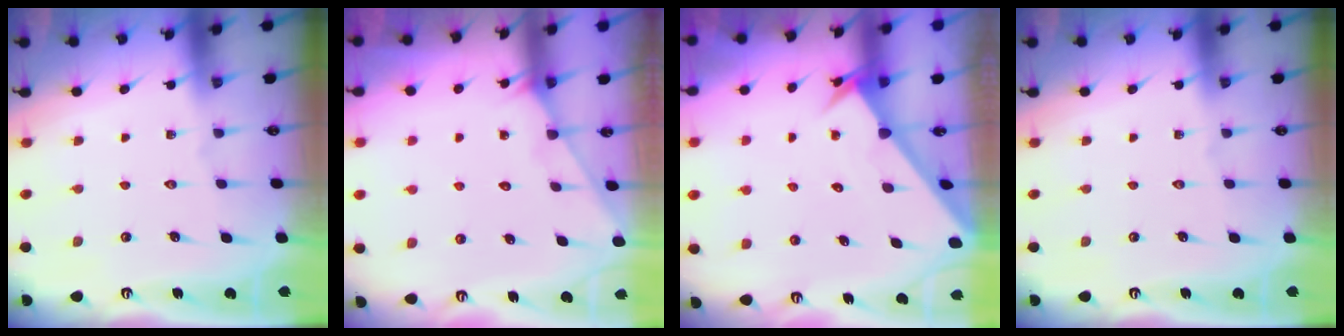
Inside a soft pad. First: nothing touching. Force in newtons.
{"total": 1.8, "press": 1.8, "slide": 0.1}
{"total": 2.7, "press": 2.7, "slide": 0.2}
{"total": 0.0}